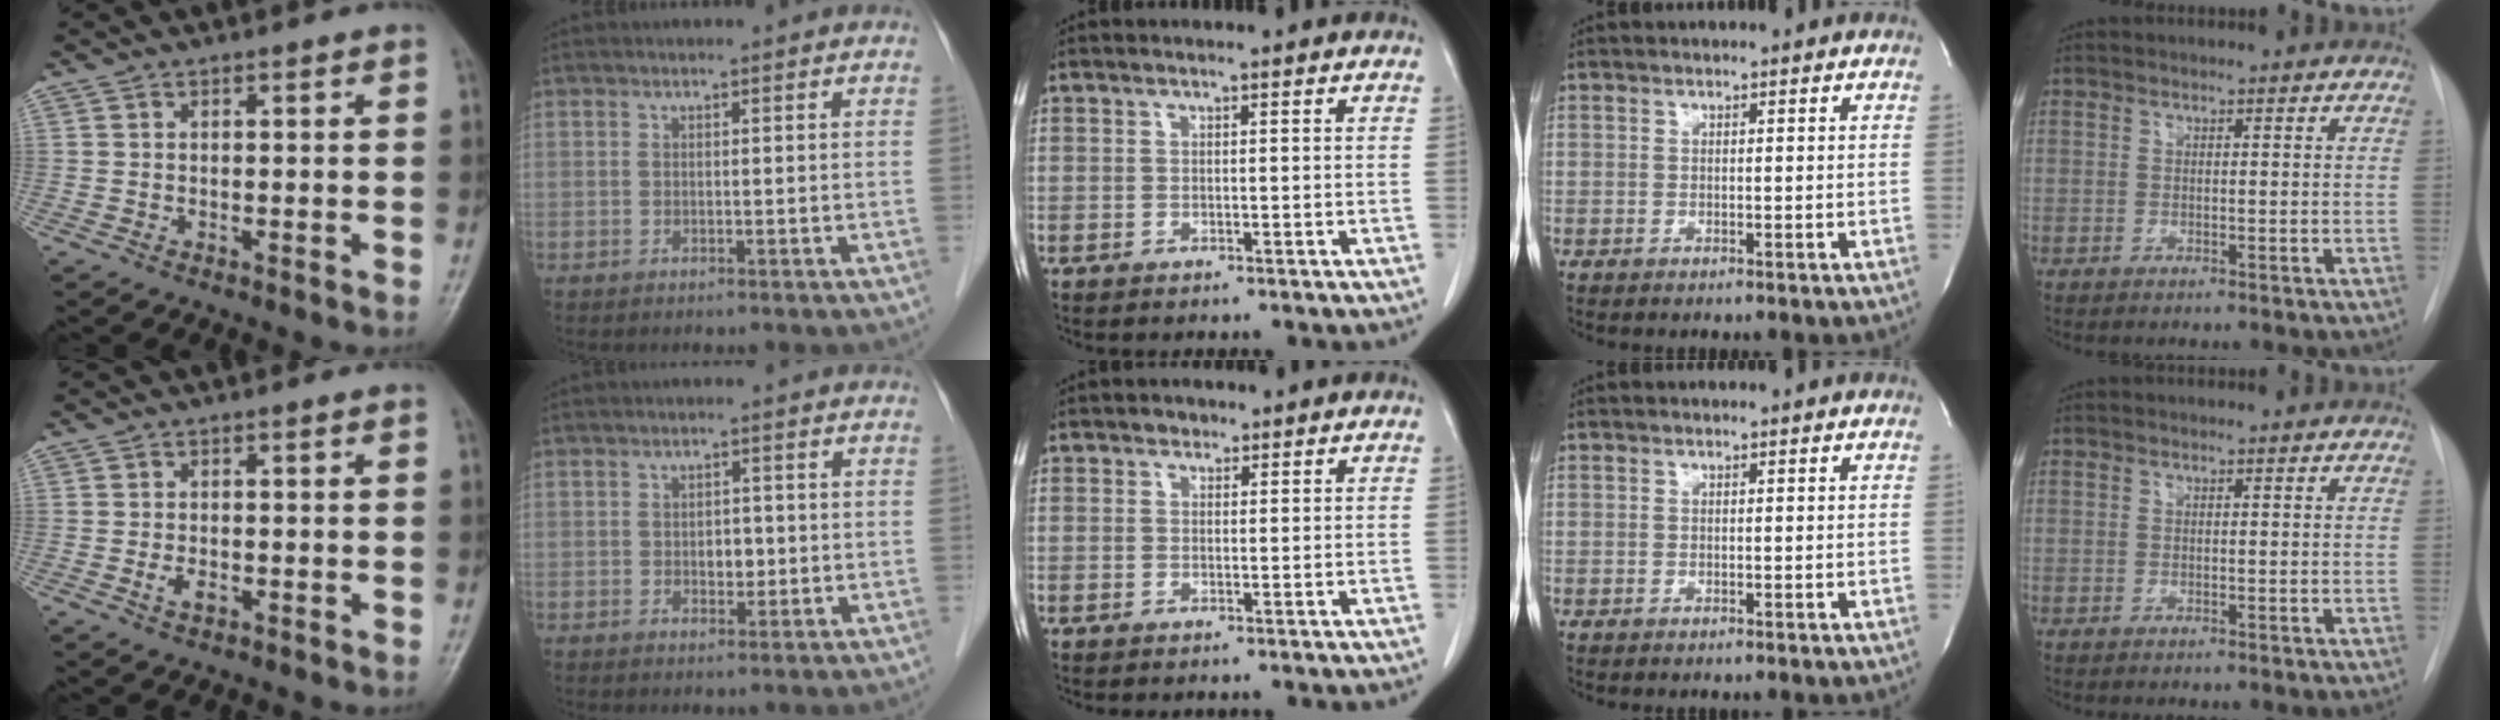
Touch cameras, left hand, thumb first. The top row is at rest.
{"thumb": {"total": 2.2, "force": [-0.7, 1.2, 1.7], "torque": [-0.032, 0.004, -0.012]}, "index": {"total": 2.3, "force": [-0.4, 1.6, 1.7], "torque": [-0.023, -0.002, -0.004]}, "middle": {"total": 1.2, "force": [0.8, 0.9, 0.2], "torque": [0.000, -0.002, 0.010]}}